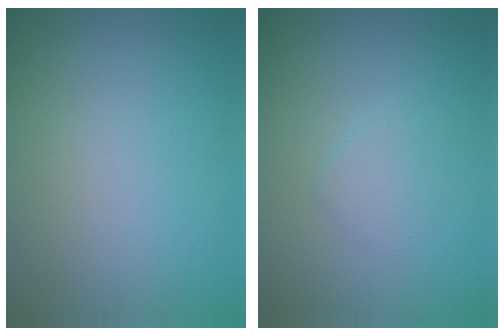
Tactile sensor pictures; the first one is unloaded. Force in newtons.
{"total": 1.4, "press": 1.4, "slide": 0.1}